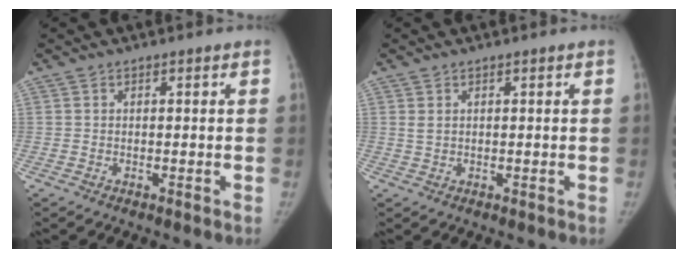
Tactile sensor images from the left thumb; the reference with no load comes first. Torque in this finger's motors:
{"motor_torque": [-0.26, -0.46, 0.30, 0.32, 0.00]}